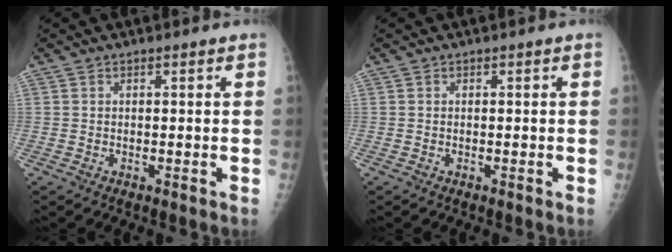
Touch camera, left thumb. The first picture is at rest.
{"total": 0.0}